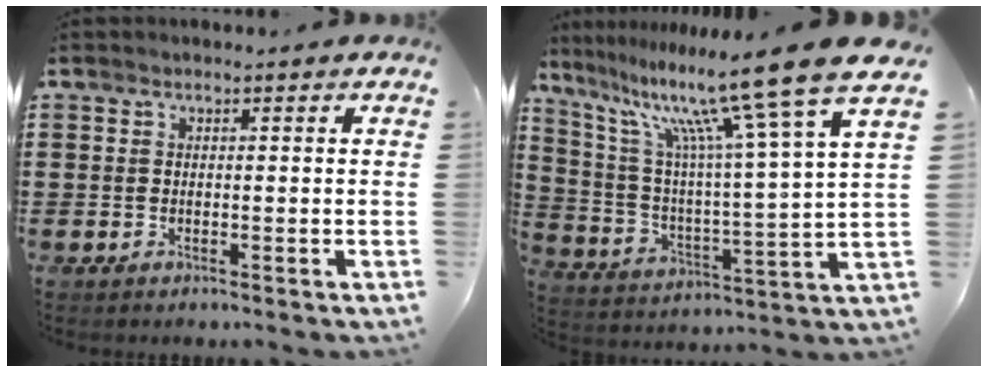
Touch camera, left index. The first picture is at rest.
{"total": 15.6, "force": [11.5, 0.4, 10.5], "torque": [-0.218, -0.078, 0.177]}